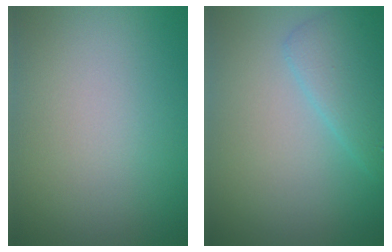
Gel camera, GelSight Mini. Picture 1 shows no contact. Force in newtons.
{"total": 3.4, "press": 3.4, "slide": 0.2}